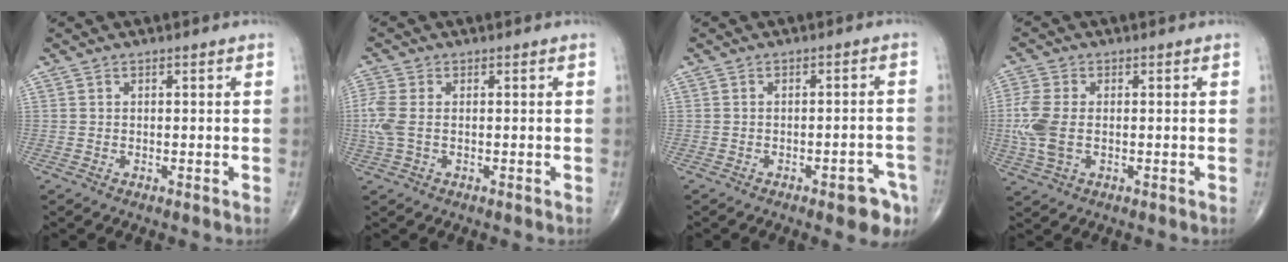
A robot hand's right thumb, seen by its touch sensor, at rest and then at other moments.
{"total": 4.8, "force": [-0.2, 2.7, 3.9], "torque": [-0.124, 0.005, -0.006]}
{"total": 6.1, "force": [-3.5, 2.2, 4.6], "torque": [-0.043, 0.021, -0.036]}
{"total": 7.6, "force": [-0.6, 4.5, 6.1], "torque": [-0.162, 0.002, -0.014]}